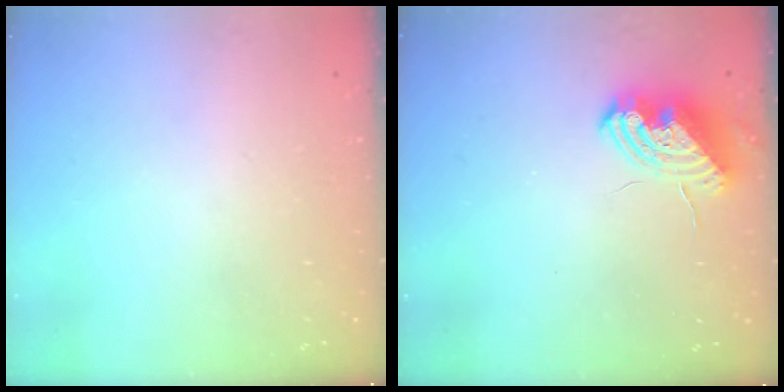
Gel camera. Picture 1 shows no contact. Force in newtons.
{"total": 9.7, "press": 9.6, "slide": 0.6}